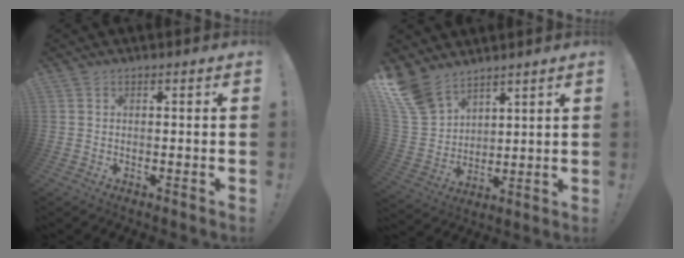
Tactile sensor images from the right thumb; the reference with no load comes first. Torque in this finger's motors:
{"motor_torque": [0.27, 2.14, 0.82, 0.79, 0.06]}